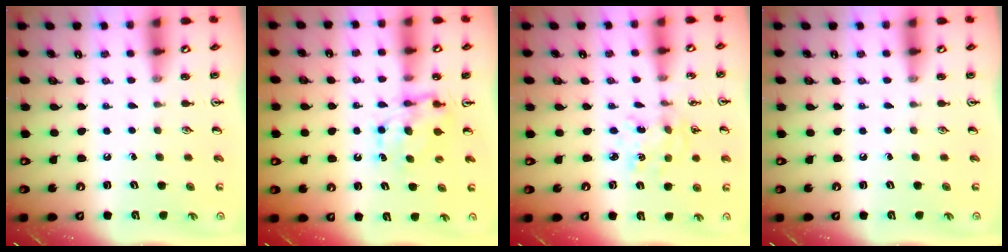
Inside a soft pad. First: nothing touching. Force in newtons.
{"total": 7.8, "press": 7.8, "slide": 0.3}
{"total": 2.8, "press": 2.8, "slide": 0.2}
{"total": 0.0}